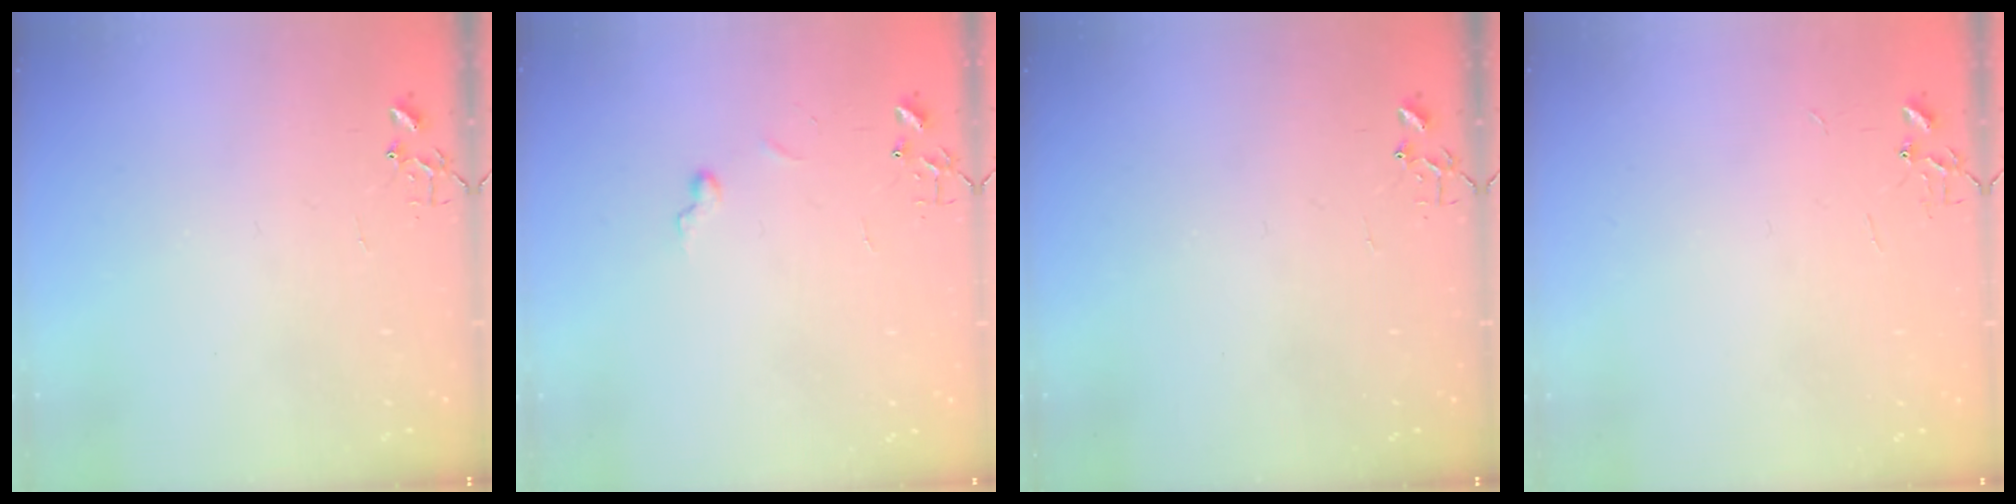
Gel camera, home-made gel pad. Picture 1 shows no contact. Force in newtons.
{"total": 4.3, "press": 4.3, "slide": 0.6}
{"total": 0.0}
{"total": 1.8, "press": 1.8, "slide": 0.2}